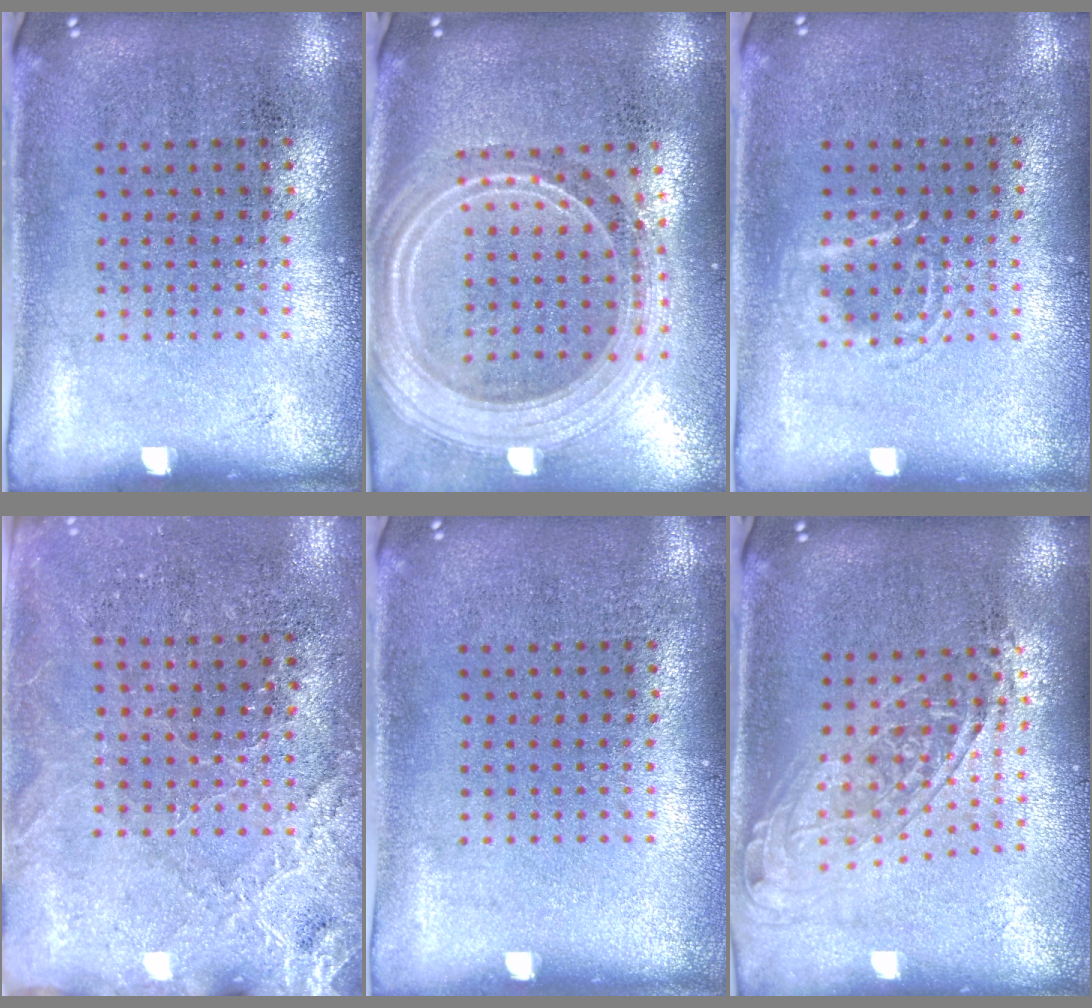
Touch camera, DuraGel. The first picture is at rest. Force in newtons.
{"total": 2.7, "press": 2.3, "slide": 1.4}
{"total": 1.4, "press": 1.4, "slide": 0.2}
{"total": 2.7, "press": 2.7, "slide": 0.3}
{"total": 0.0}
{"total": 1.6, "press": 1.2, "slide": 1.0}